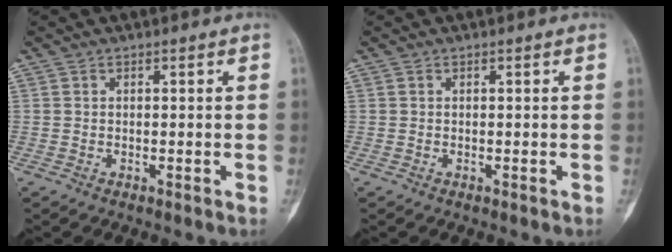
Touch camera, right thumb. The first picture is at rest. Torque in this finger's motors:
{"motor_torque": [0.02, 0.02, 0.01, 0.00, 0.02]}